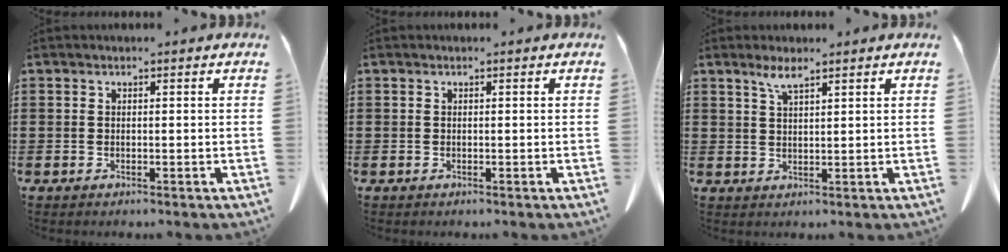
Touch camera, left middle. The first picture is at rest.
{"total": 0.0}
{"total": 3.0, "force": [2.2, 0.4, 2.0], "torque": [-0.044, 0.001, 0.040]}